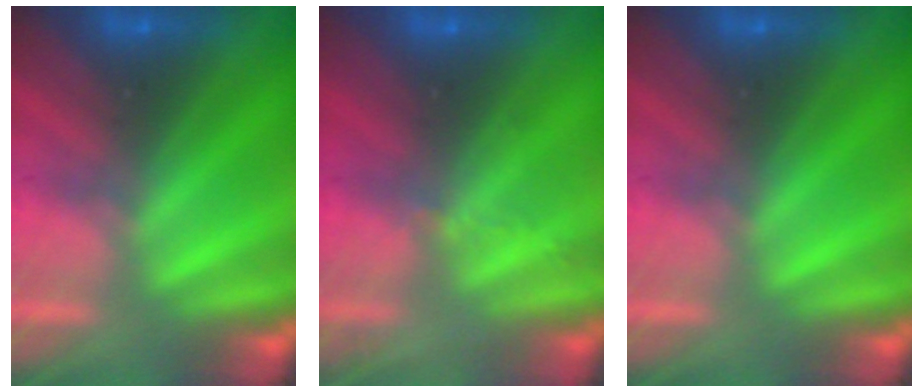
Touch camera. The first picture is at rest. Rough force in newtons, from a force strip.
{"total": 2.1}
{"total": 0.0}